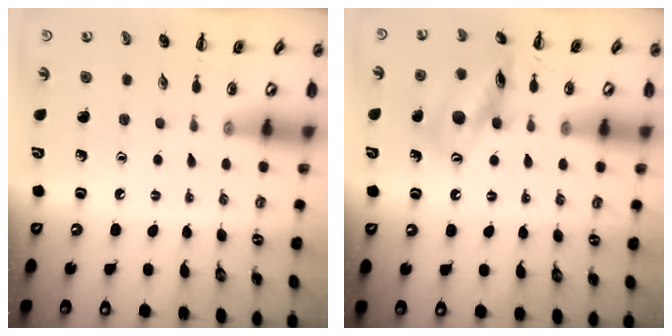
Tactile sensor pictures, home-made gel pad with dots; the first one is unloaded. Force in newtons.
{"total": 15.5, "press": 15.3, "slide": 2.0}